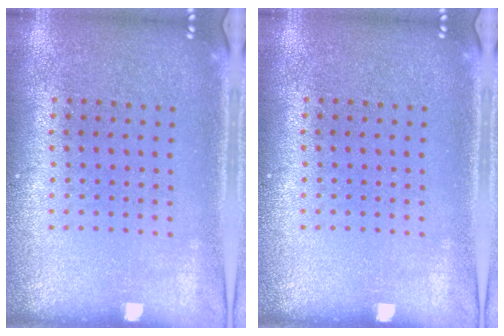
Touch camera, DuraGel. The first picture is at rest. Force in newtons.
{"total": 0.0}